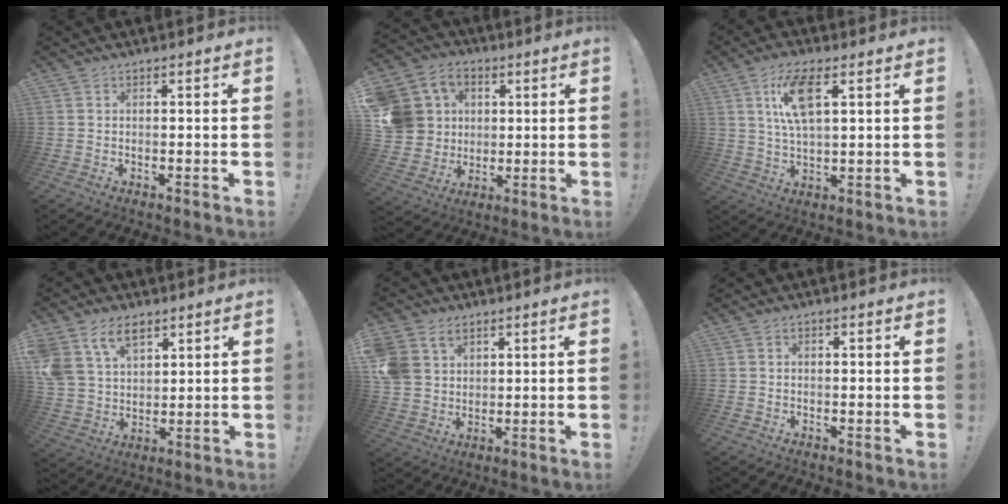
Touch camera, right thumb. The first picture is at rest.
{"total": 13.5, "force": [1.9, 12.5, 4.6], "torque": [-0.071, 0.000, 0.052]}
{"total": 11.4, "force": [4.3, 4.6, 9.5], "torque": [-0.167, -0.003, 0.075]}
{"total": 12.3, "force": [7.5, 7.7, 6.0], "torque": [-0.115, -0.037, 0.147]}
{"total": 9.1, "force": [4.5, 7.1, 3.6], "torque": [-0.078, -0.020, 0.092]}
{"total": 0.6, "force": [-0.3, 0.4, 0.3], "torque": [-0.004, 0.002, -0.006]}